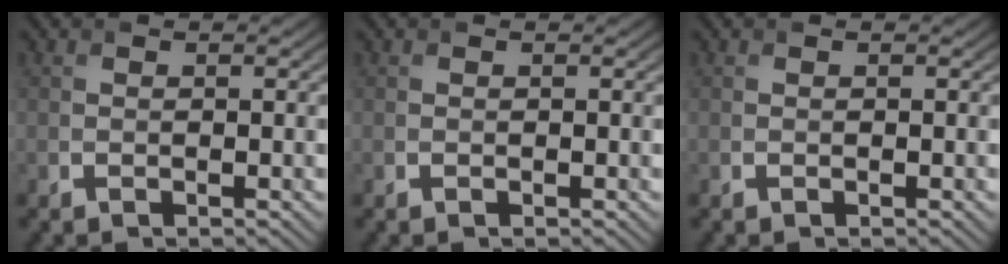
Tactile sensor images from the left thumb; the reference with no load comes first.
{"total": 0.0}
{"total": 0.0}